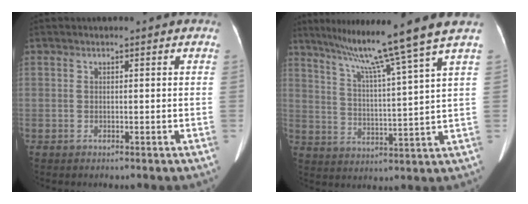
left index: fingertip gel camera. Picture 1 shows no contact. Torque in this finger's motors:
{"motor_torque": [0.56, -0.75, 0.11, 0.15]}